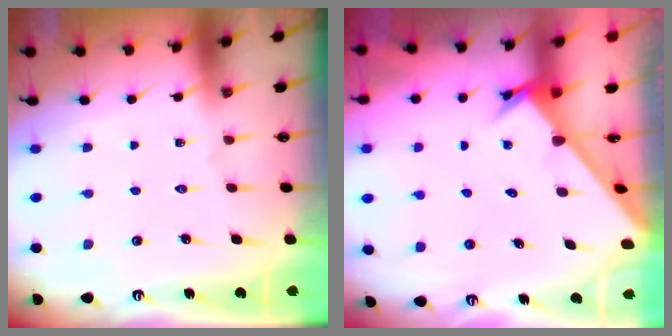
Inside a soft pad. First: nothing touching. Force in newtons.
{"total": 2.6, "press": 2.6, "slide": 0.3}